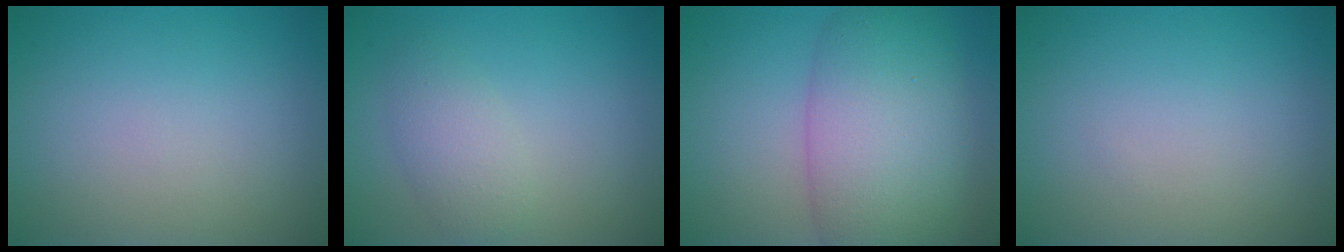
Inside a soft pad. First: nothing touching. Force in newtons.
{"total": 2.5, "press": 2.5, "slide": 0.0}
{"total": 9.4, "press": 9.4, "slide": 0.2}
{"total": 0.0}